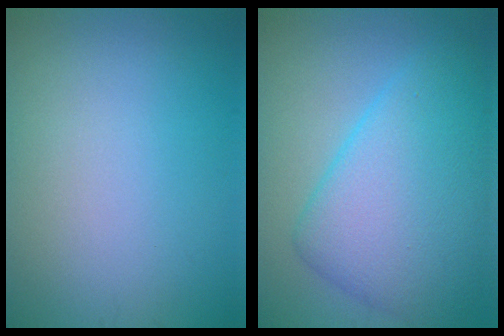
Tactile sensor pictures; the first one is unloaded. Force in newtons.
{"total": 7.8, "press": 7.8, "slide": 0.2}